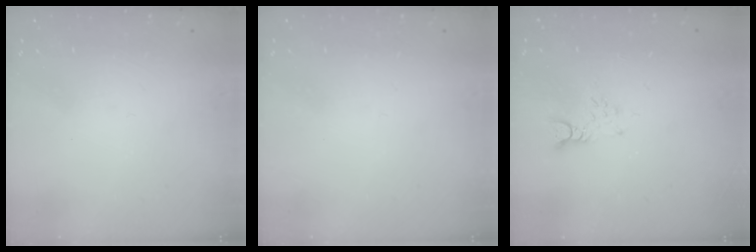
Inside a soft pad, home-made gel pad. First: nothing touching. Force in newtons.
{"total": 0.0}
{"total": 3.1, "press": 3.1, "slide": 0.2}